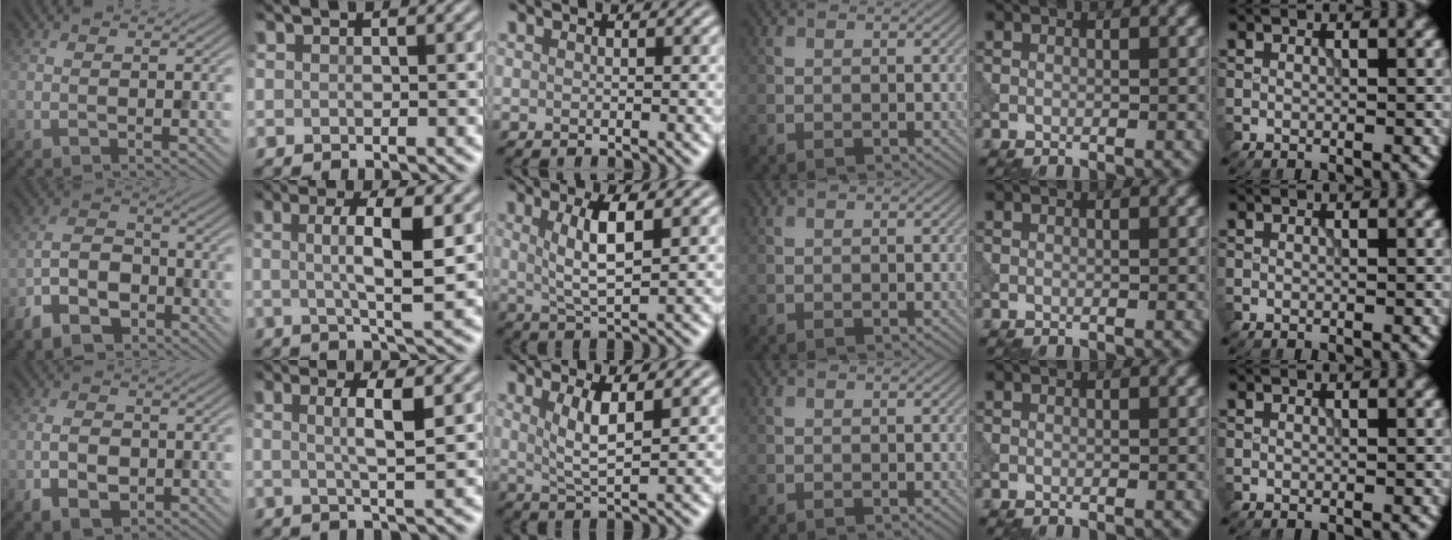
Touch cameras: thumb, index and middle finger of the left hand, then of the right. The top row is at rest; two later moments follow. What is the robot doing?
{"motion": "dispense", "object": "pipette"}